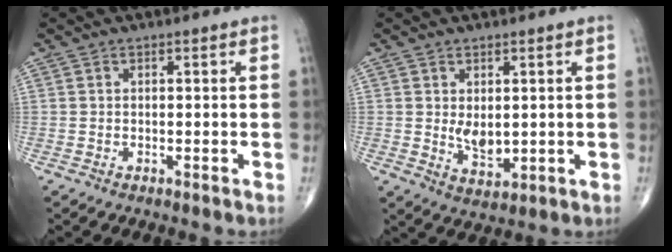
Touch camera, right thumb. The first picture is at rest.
{"total": 4.7, "force": [0.6, 2.8, 3.8], "torque": [-0.051, -0.015, 0.020]}